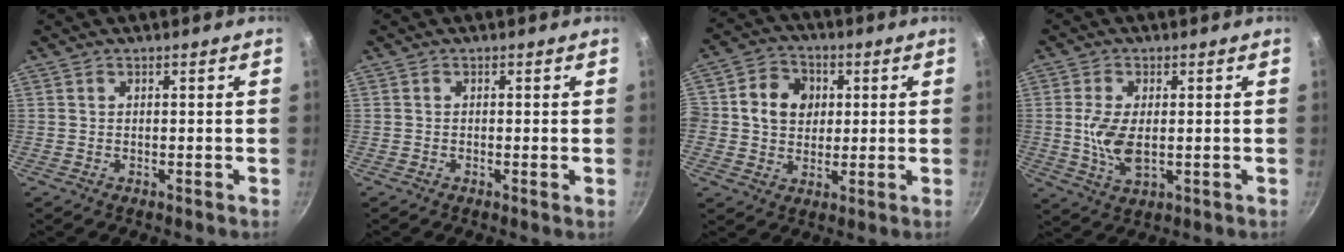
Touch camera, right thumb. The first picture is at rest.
{"total": 0.5, "force": [-0.1, 0.0, 0.5], "torque": [-0.007, -0.002, -0.006]}
{"total": 9.5, "force": [1.6, 8.2, 4.4], "torque": [-0.042, 0.002, 0.014]}
{"total": 7.4, "force": [-0.1, 3.8, 6.3], "torque": [-0.130, -0.008, 0.001]}